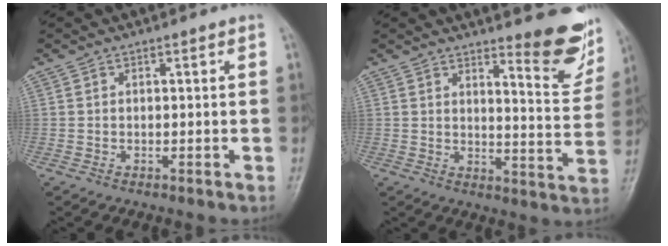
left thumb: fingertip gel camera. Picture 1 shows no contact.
{"total": 11.8, "force": [8.3, 2.8, 7.9], "torque": [-0.066, -0.069, 0.109]}